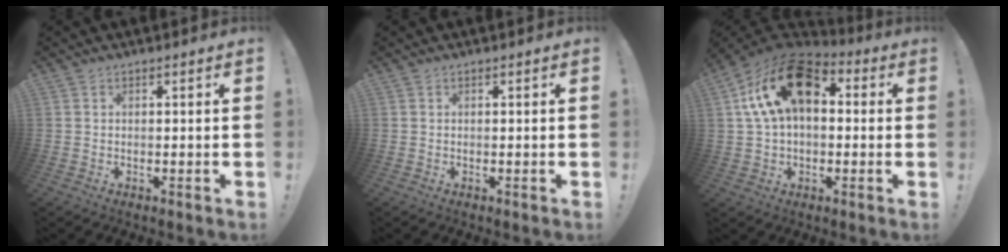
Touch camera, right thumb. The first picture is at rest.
{"total": 0.0}
{"total": 19.8, "force": [6.2, 11.8, 14.6], "torque": [-0.240, -0.006, 0.114]}